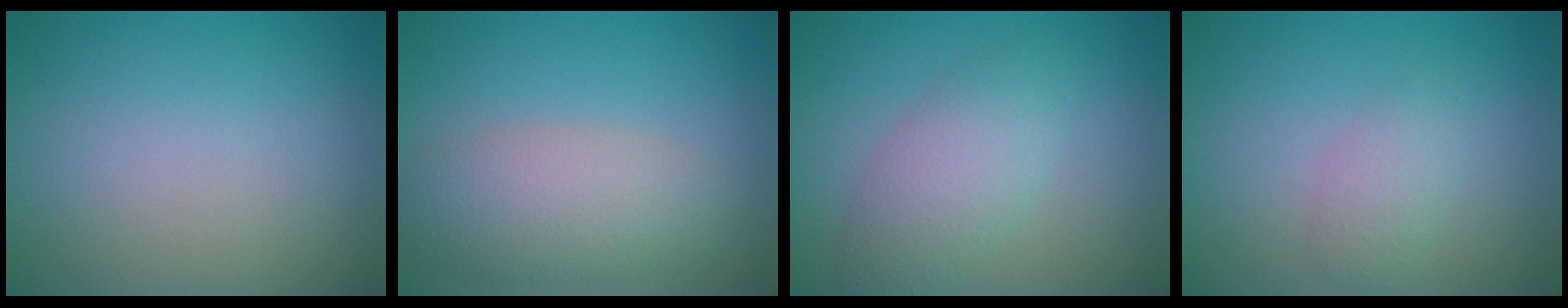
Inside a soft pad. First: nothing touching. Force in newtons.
{"total": 5.0, "press": 5.0, "slide": 0.3}
{"total": 4.0, "press": 4.0, "slide": 0.0}
{"total": 1.8, "press": 1.8, "slide": 0.1}